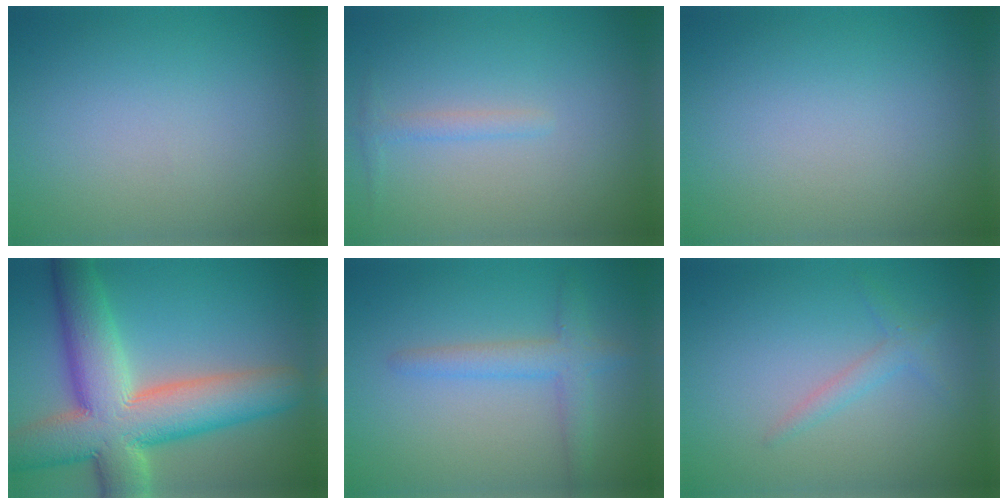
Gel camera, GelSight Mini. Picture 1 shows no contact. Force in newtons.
{"total": 1.1, "press": 1.1, "slide": 0.0}
{"total": 0.0}
{"total": 12.7, "press": 12.6, "slide": 1.0}
{"total": 2.8, "press": 2.8, "slide": 0.2}
{"total": 1.5, "press": 1.5, "slide": 0.1}